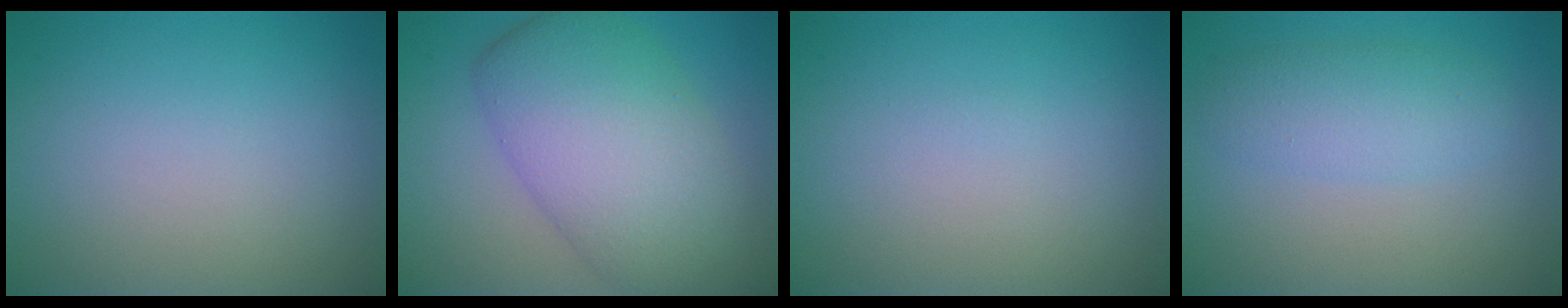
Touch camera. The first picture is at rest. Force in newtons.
{"total": 10.5, "press": 10.4, "slide": 0.7}
{"total": 0.0}
{"total": 3.2, "press": 3.2, "slide": 0.1}